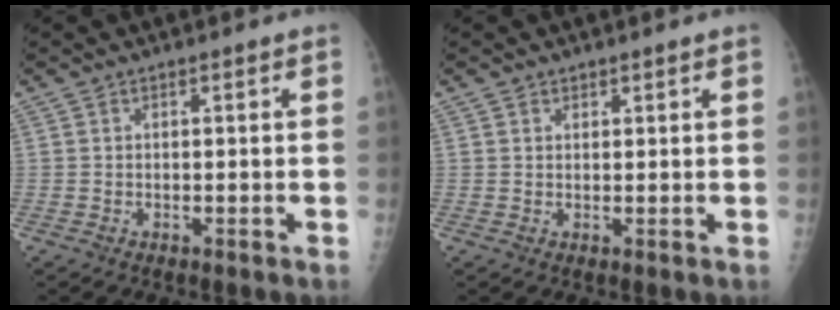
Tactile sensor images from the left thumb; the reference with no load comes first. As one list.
[{"total": 1.0, "force": [0.7, 0.7, -0.2], "torque": [0.020, -0.002, 0.004]}]